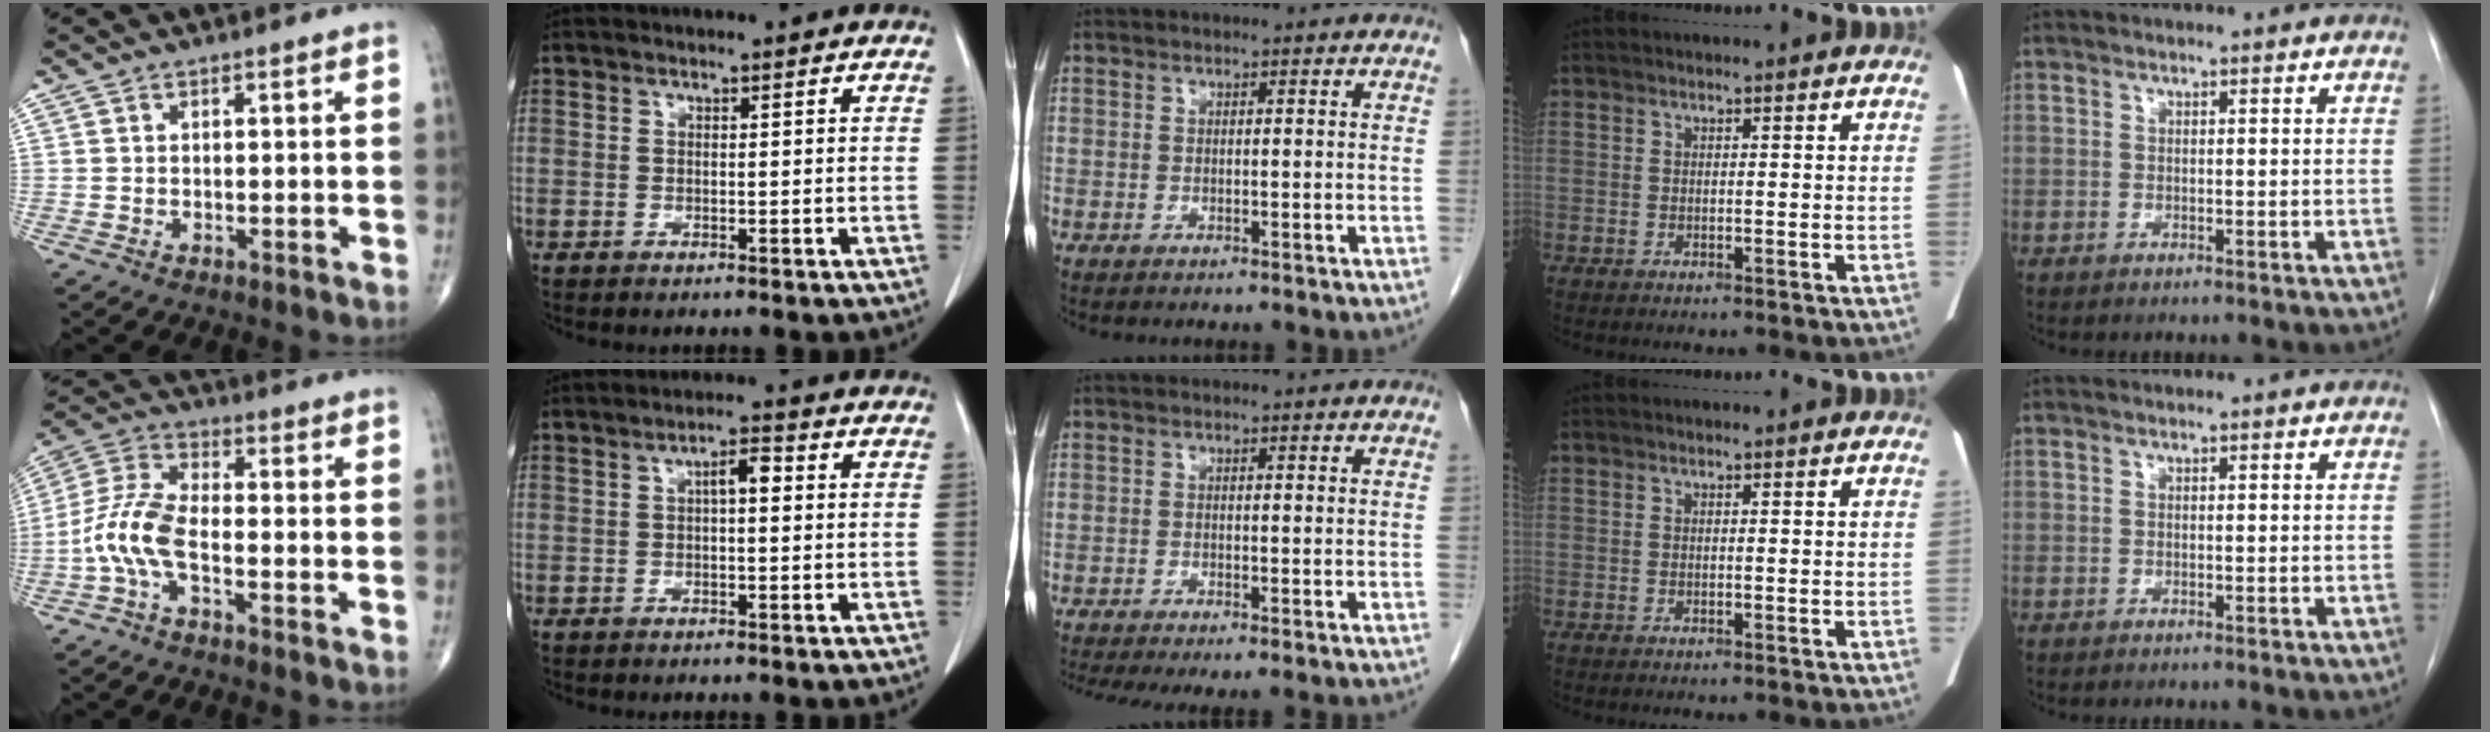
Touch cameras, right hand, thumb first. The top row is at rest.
{"thumb": {"total": 8.8, "force": [-3.2, 3.3, 7.5], "torque": [-0.175, 0.033, -0.073]}, "index": {"total": 3.2, "force": [0.5, 0.9, 3.0], "torque": [-0.048, 0.011, 0.006]}, "middle": {"total": 5.5, "force": [-4.3, 0.4, 3.4], "torque": [-0.049, -0.012, -0.071]}}